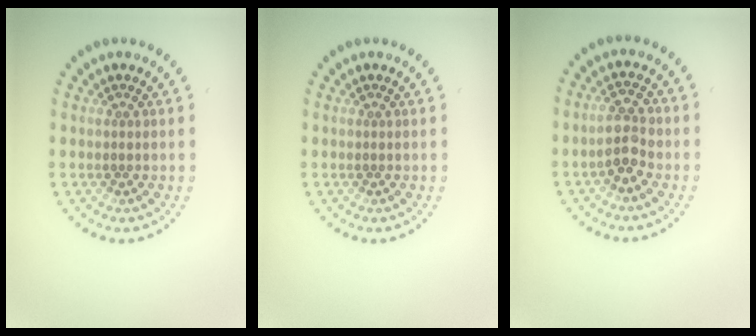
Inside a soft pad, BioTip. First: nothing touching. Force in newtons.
{"total": 0.0}
{"total": 2.7, "press": 2.6, "slide": 0.8}